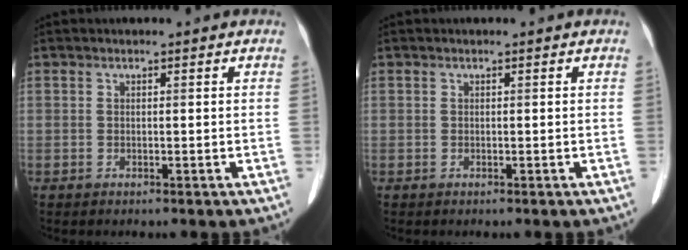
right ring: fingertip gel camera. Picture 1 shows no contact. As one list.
[{"total": 0.0}]